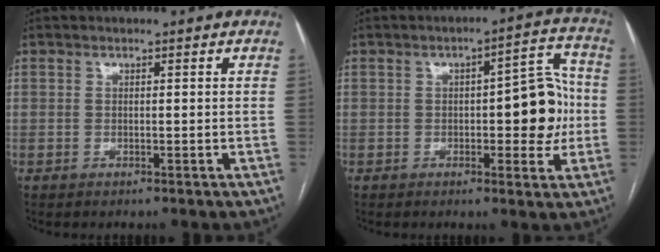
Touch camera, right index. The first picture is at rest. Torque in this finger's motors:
{"motor_torque": [0.63, -0.18, 0.34, 0.08]}